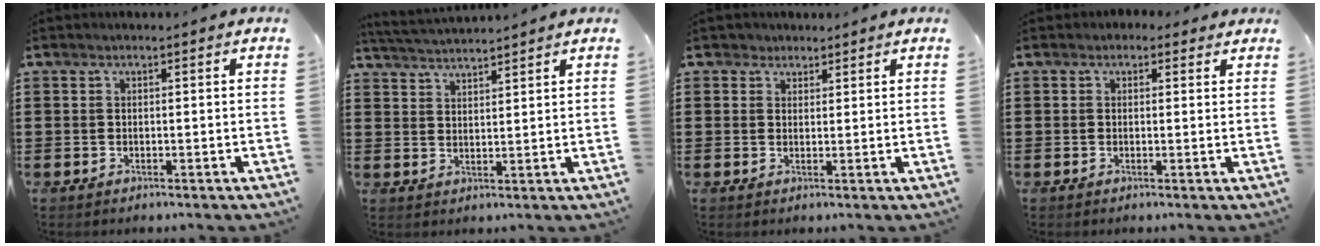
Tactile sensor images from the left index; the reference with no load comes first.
{"total": 3.0, "force": [3.0, -0.4, 0.1], "torque": [-0.014, -0.014, 0.053]}
{"total": 1.9, "force": [1.5, 1.2, -0.1], "torque": [-0.005, 0.008, 0.028]}
{"total": 1.5, "force": [0.9, 1.1, 0.3], "torque": [-0.011, 0.008, 0.015]}